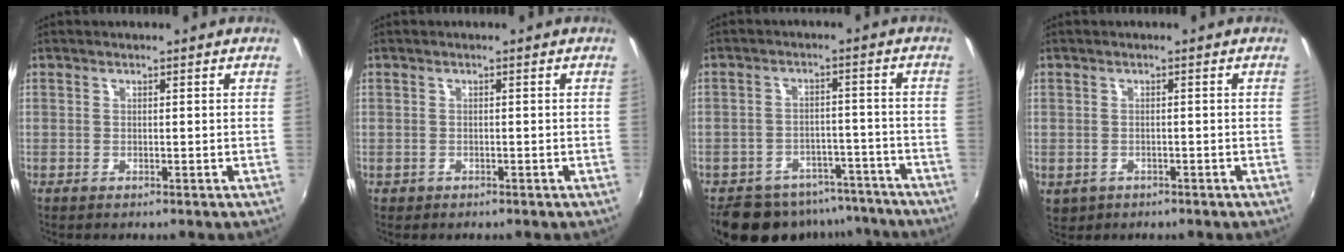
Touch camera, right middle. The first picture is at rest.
{"total": 1.0, "force": [-0.6, 0.8, 0.2], "torque": [-0.009, -0.003, -0.006]}
{"total": 16.2, "force": [-13.3, 7.7, 5.3], "torque": [-0.118, 0.016, -0.167]}
{"total": 3.7, "force": [-1.3, 3.1, 1.6], "torque": [-0.039, -0.010, -0.013]}